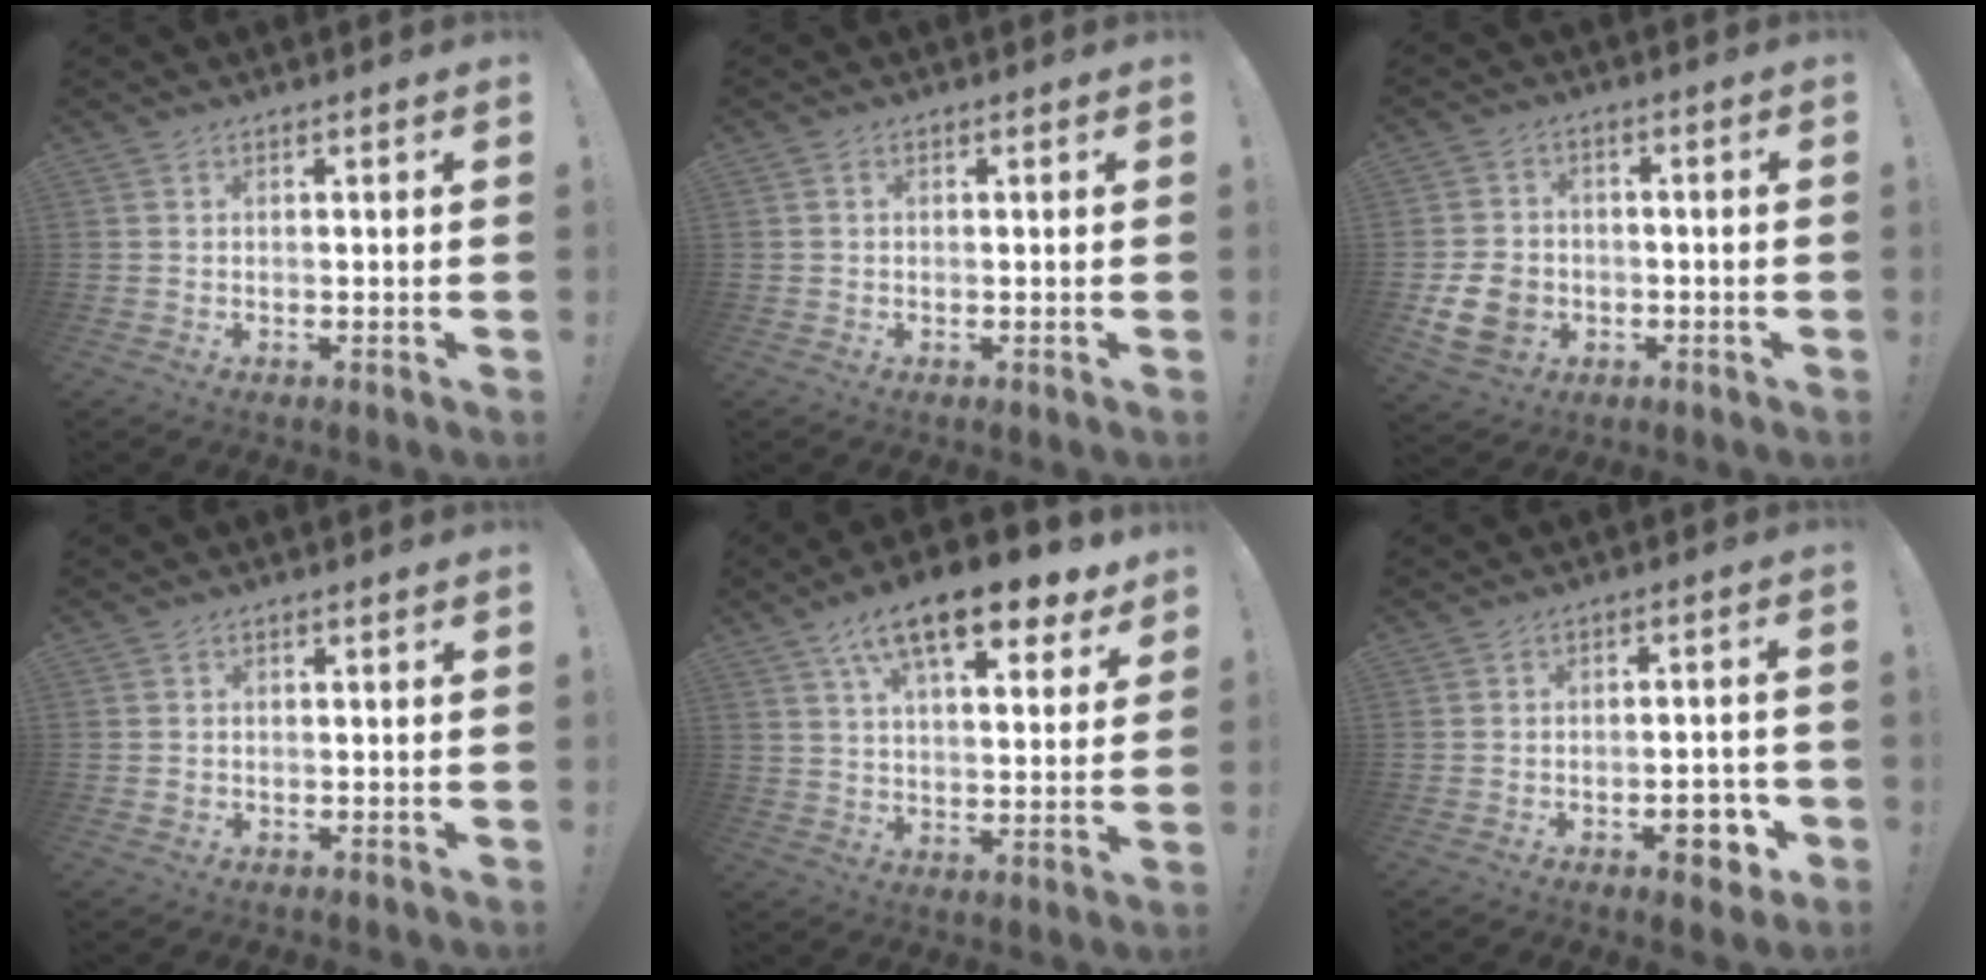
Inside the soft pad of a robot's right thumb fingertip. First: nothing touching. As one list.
[{"total": 0.5, "force": [-0.1, 0.4, 0.3], "torque": [-0.010, 0.004, -0.001]}, {"total": 11.1, "force": [-2.9, 9.1, 5.7], "torque": [-0.097, 0.017, -0.047]}, {"total": 0.8, "force": [-0.2, 0.8, 0.3], "torque": [-0.009, 0.005, -0.002]}, {"total": 17.0, "force": [10.2, 6.1, 12.2], "torque": [-0.195, -0.051, 0.170]}, {"total": 7.2, "force": [-3.1, 3.4, 5.4], "torque": [-0.049, 0.009, -0.050]}]